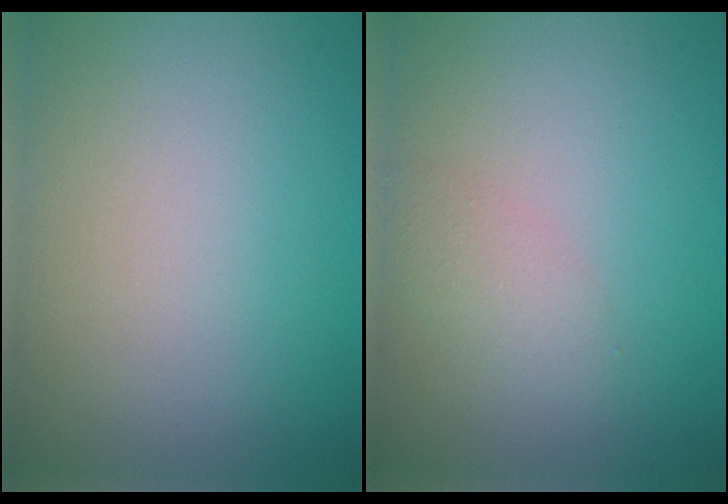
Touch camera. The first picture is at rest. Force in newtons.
{"total": 1.7, "press": 1.7, "slide": 0.1}